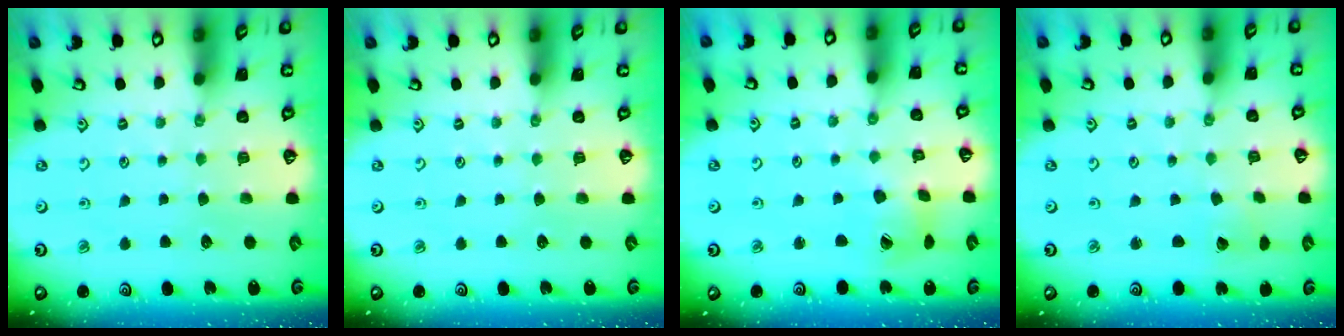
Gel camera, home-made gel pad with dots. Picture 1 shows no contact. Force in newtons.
{"total": 0.0}
{"total": 6.8, "press": 6.8, "slide": 0.8}
{"total": 1.9, "press": 1.9, "slide": 0.1}